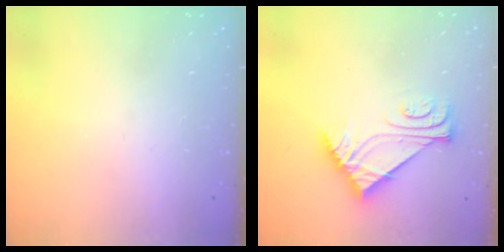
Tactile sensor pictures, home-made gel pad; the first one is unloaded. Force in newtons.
{"total": 7.4, "press": 7.4, "slide": 0.8}